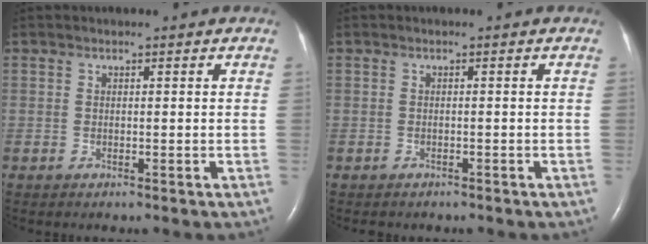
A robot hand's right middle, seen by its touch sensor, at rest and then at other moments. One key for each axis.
{"total": 1.8, "fx": -1.5, "fy": 0.8, "fz": 0.5, "tx": -0.014, "ty": -0.002, "tz": -0.016}